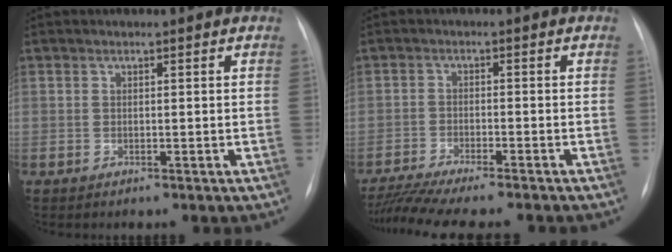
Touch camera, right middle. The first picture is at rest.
{"total": 12.6, "force": [-11.2, 0.6, 5.8], "torque": [-0.086, -0.010, -0.169]}